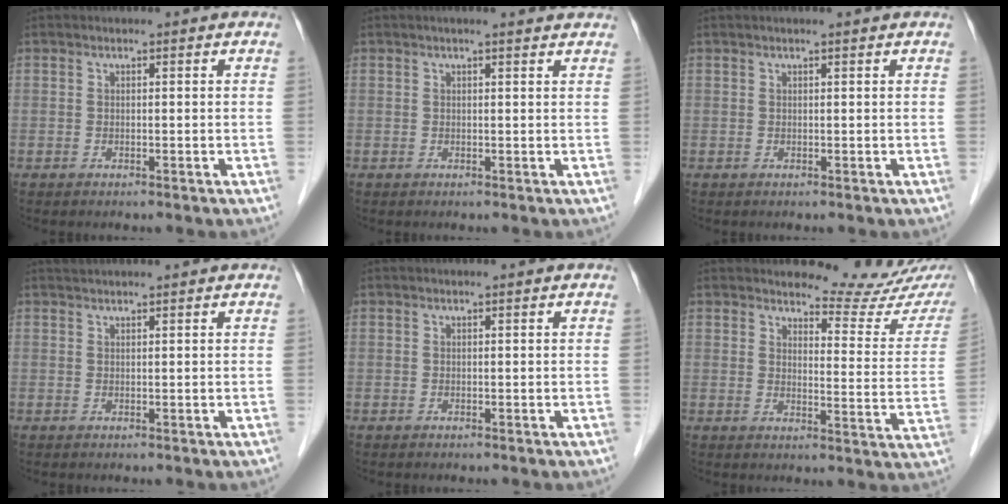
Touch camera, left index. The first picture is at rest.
{"total": 3.8, "force": [3.5, 0.3, 1.7], "torque": [-0.023, 0.016, 0.031]}
{"total": 1.3, "force": [1.1, -0.2, 0.7], "torque": [-0.010, 0.014, 0.021]}
{"total": 2.9, "force": [2.8, -0.3, 0.9], "torque": [-0.011, 0.028, 0.046]}
{"total": 0.0}
{"total": 11.6, "force": [11.2, 0.7, 2.8], "torque": [-0.024, -0.067, 0.119]}